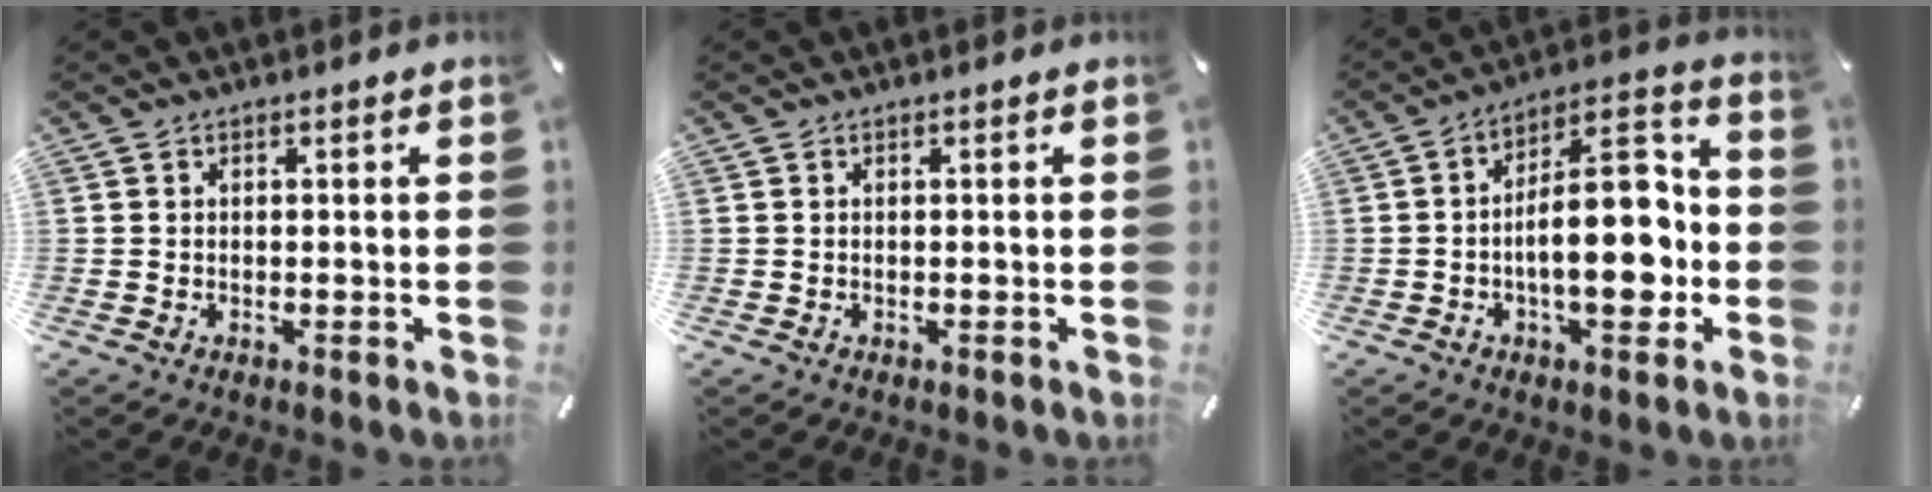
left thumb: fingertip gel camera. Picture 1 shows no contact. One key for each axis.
{"total": 0.0}
{"total": 16.8, "fx": -2.5, "fy": 7.9, "fz": 14.7, "tx": -0.209, "ty": 0.005, "tz": -0.046}